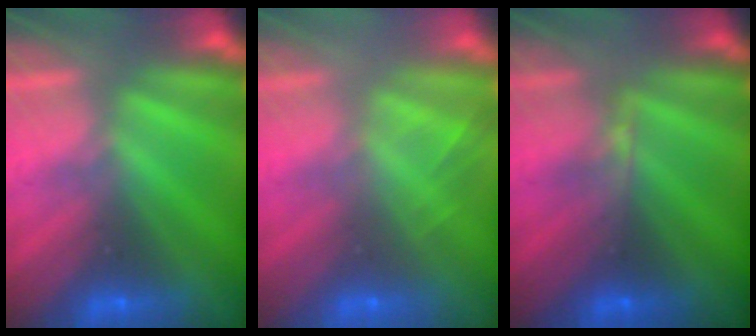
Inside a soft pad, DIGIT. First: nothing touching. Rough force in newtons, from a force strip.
{"total": 2.0}
{"total": 2.8}